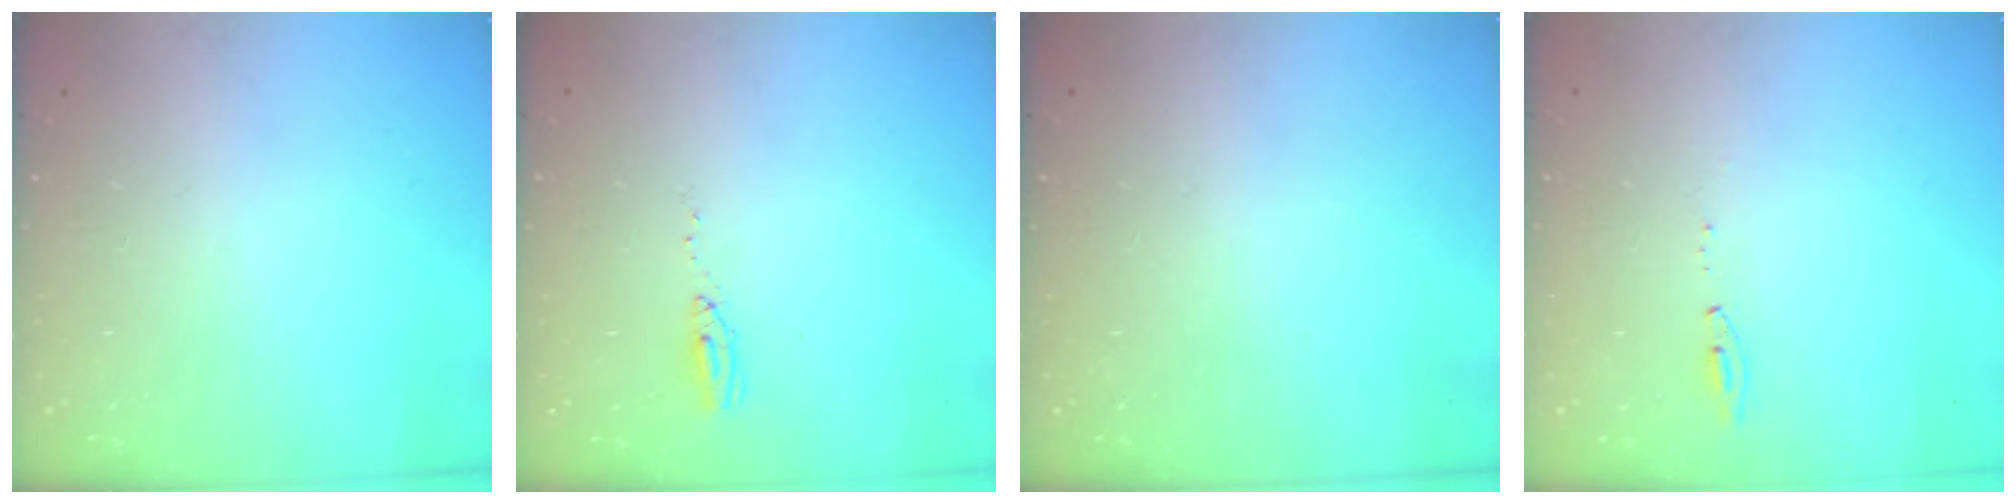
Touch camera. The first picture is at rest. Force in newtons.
{"total": 4.0, "press": 3.9, "slide": 1.2}
{"total": 12.1, "press": 3.1, "slide": 11.7}
{"total": 6.0, "press": 5.8, "slide": 1.5}